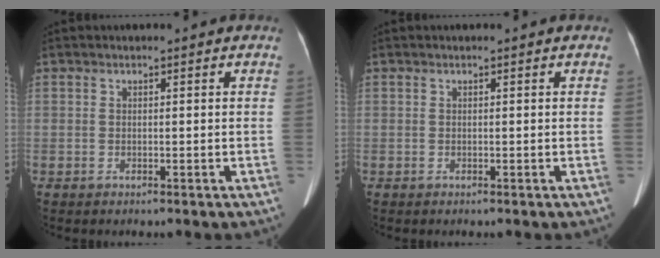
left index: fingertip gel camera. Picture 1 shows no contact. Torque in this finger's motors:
{"motor_torque": [-0.16, 0.13, -0.06, -0.01]}